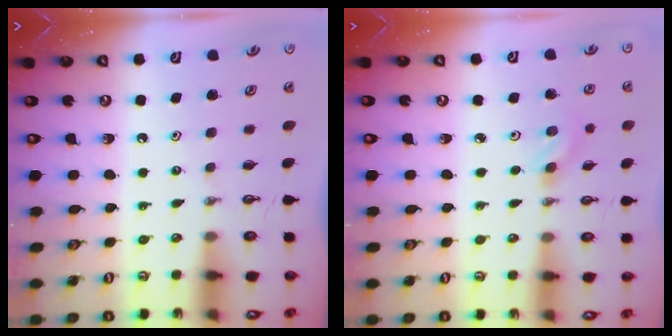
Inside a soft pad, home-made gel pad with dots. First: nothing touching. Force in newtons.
{"total": 4.0, "press": 3.7, "slide": 1.7}